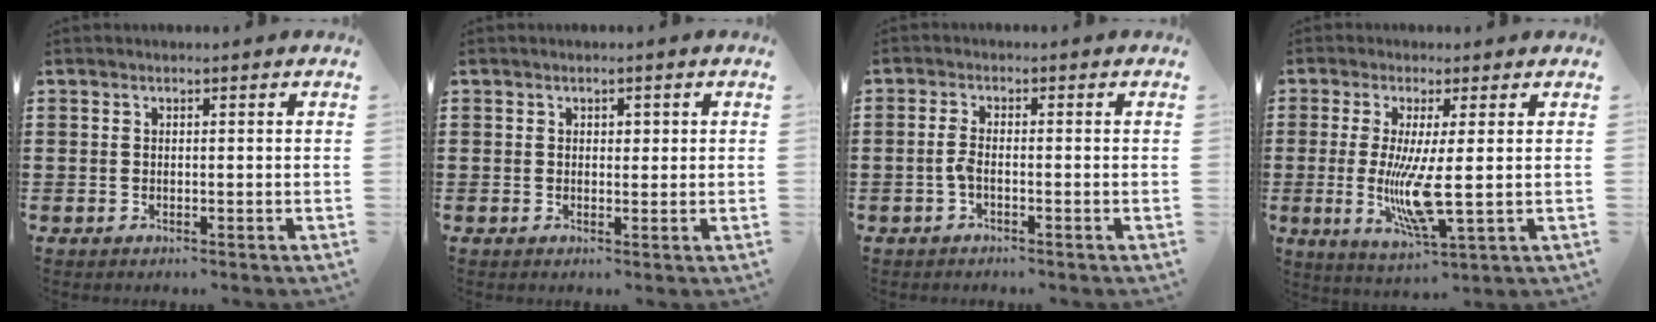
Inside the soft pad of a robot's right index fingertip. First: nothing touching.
{"total": 1.0, "force": [0.3, 0.7, 0.5], "torque": [-0.003, 0.002, 0.004]}
{"total": 2.2, "force": [-0.9, 0.5, 1.9], "torque": [-0.052, -0.005, -0.021]}
{"total": 7.9, "force": [-0.1, 0.9, 7.8], "torque": [-0.169, -0.025, -0.007]}